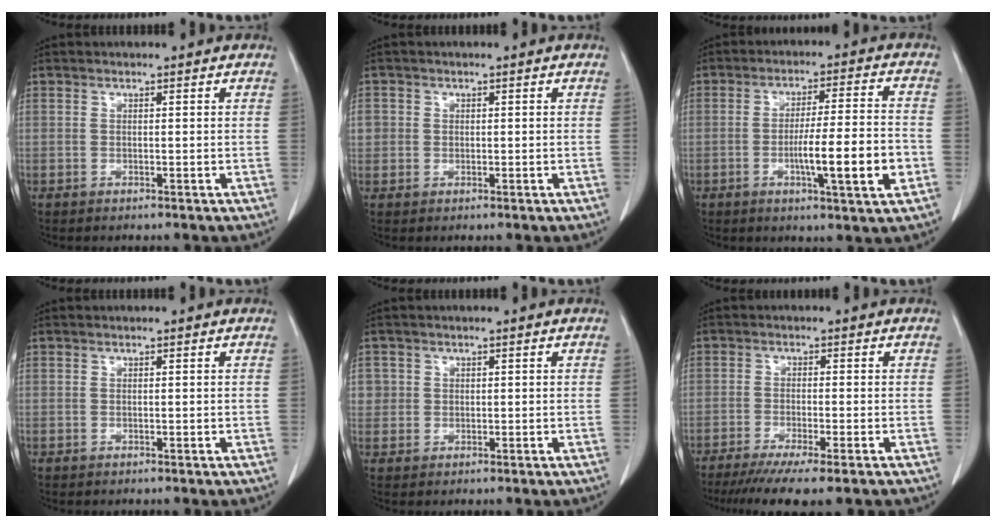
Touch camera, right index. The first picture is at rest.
{"total": 2.3, "force": [0.2, 2.2, 0.5], "torque": [-0.004, 0.005, 0.004]}
{"total": 10.9, "force": [-3.2, 0.3, 10.4], "torque": [-0.167, -0.004, -0.051]}
{"total": 0.0}
{"total": 2.3, "force": [0.5, 2.2, 0.0], "torque": [0.018, 0.002, 0.005]}
{"total": 9.6, "force": [-7.3, 0.3, 6.1], "torque": [-0.084, -0.022, -0.111]}